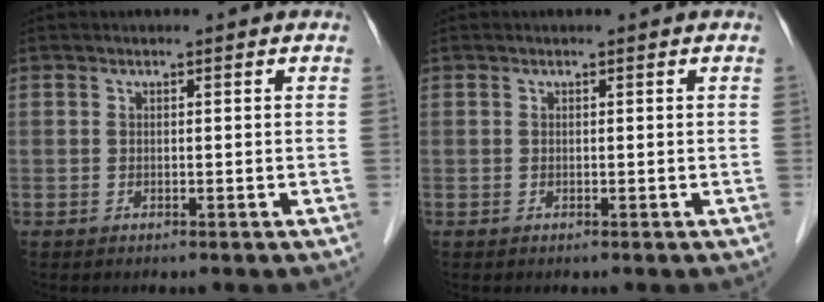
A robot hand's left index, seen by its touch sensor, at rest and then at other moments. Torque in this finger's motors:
{"motor_torque": [-0.06, 0.02, 0.01, -0.01]}